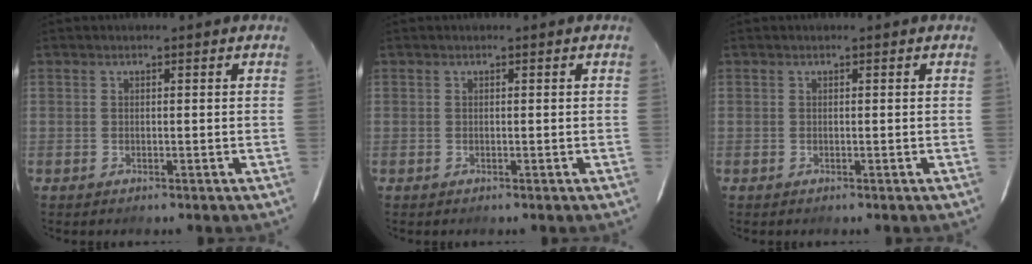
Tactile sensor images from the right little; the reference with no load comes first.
{"total": 0.0}
{"total": 0.0}